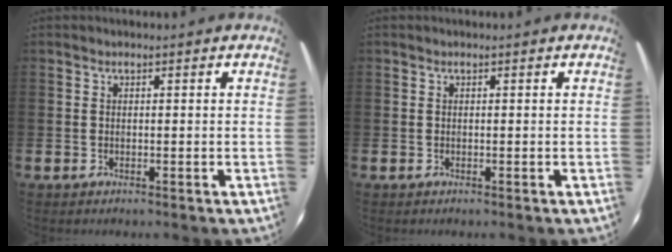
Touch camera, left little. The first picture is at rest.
{"total": 0.0}